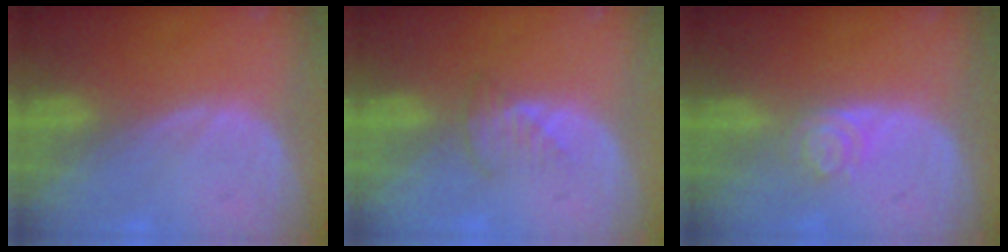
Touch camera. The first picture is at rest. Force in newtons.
{"total": 2.7, "press": 2.6, "slide": 0.6}
{"total": 4.0, "press": 3.3, "slide": 2.1}